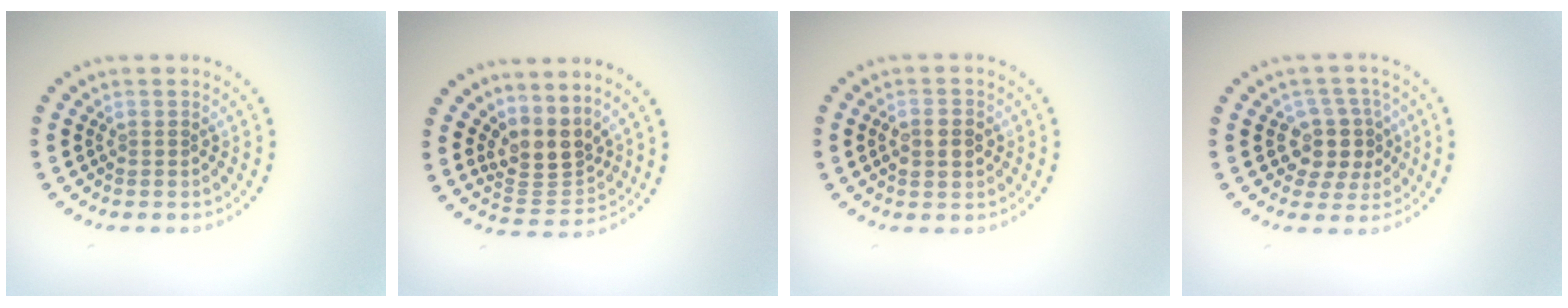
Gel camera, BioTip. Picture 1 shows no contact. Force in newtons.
{"total": 3.6, "press": 2.6, "slide": 2.5}
{"total": 2.9, "press": 2.9, "slide": 0.2}
{"total": 4.0, "press": 3.7, "slide": 1.5}